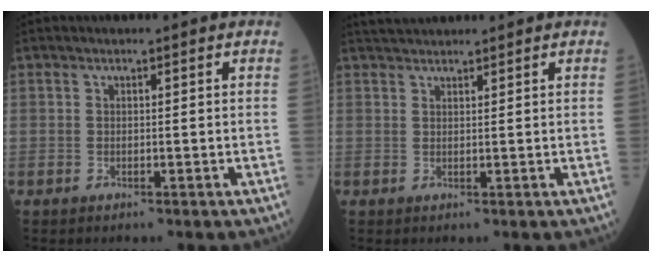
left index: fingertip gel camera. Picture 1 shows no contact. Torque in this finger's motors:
{"motor_torque": [-0.32, -0.29, -0.01, 0.04]}